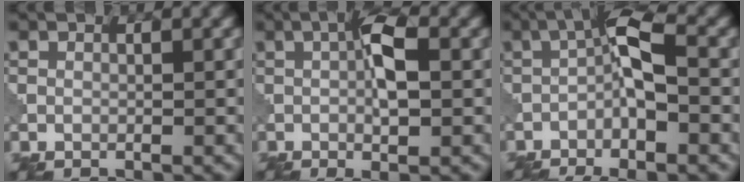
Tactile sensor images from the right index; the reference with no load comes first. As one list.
[{"total": 4.6, "force": [-0.1, 1.2, 4.4], "torque": [-0.078, 0.005, -0.006]}, {"total": 7.6, "force": [-2.5, 2.3, 6.8], "torque": [-0.114, 0.008, -0.053]}]